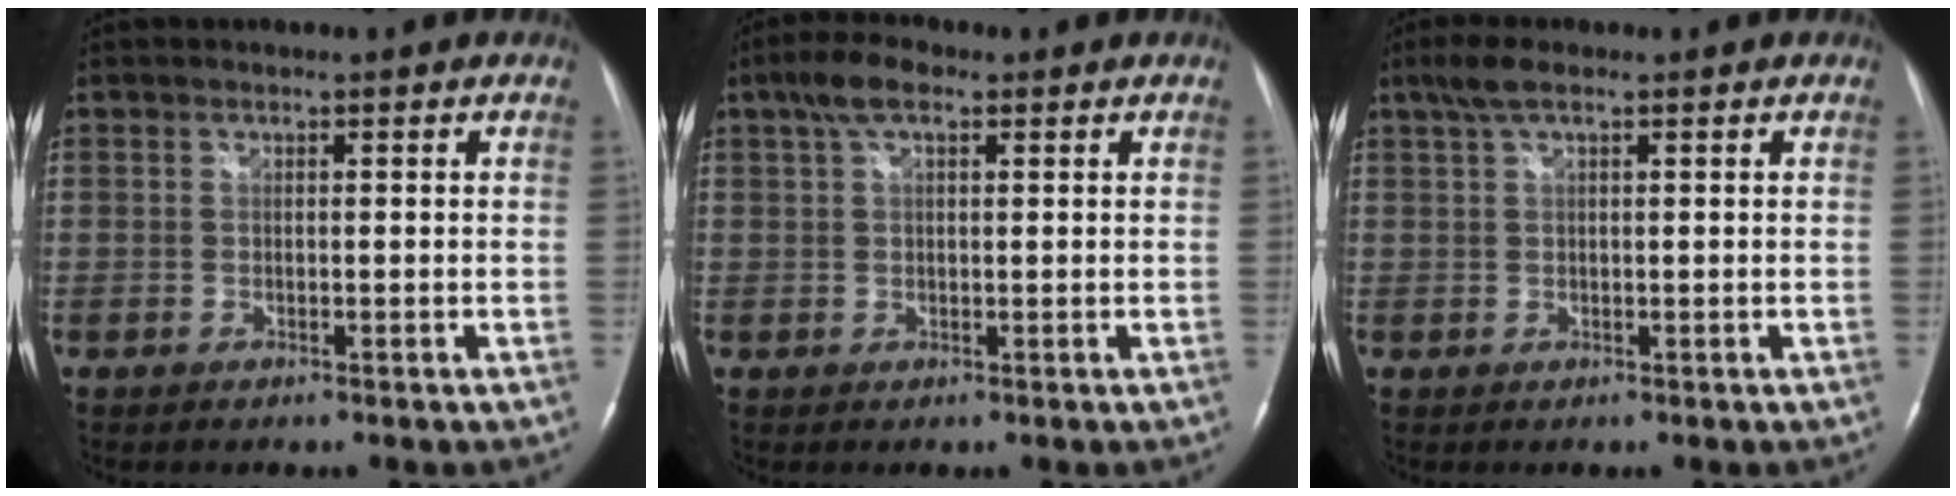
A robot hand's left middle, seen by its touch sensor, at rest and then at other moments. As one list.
[{"total": 4.6, "force": [2.5, 1.9, 3.4], "torque": [-0.074, 0.022, 0.047]}, {"total": 3.2, "force": [2.1, 0.8, 2.4], "torque": [-0.056, 0.019, 0.043]}]